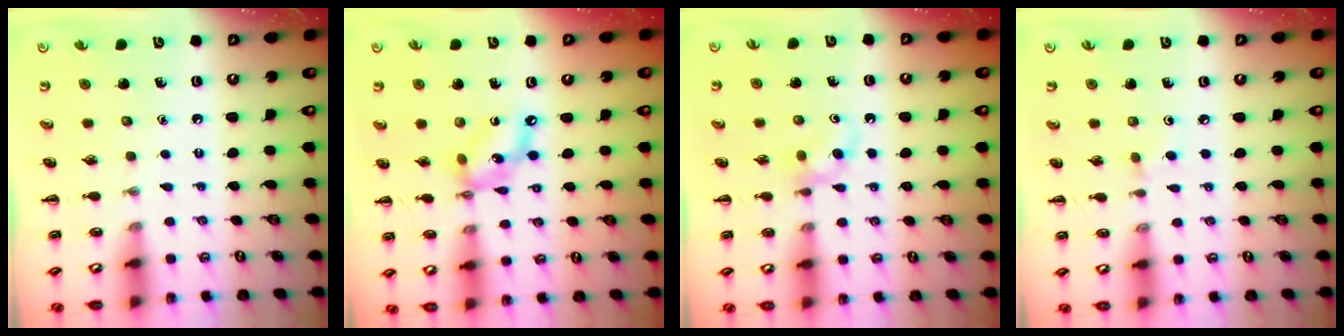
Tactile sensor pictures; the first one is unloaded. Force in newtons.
{"total": 9.2, "press": 8.9, "slide": 2.2}
{"total": 2.5, "press": 2.3, "slide": 1.0}
{"total": 3.6, "press": 3.3, "slide": 1.6}